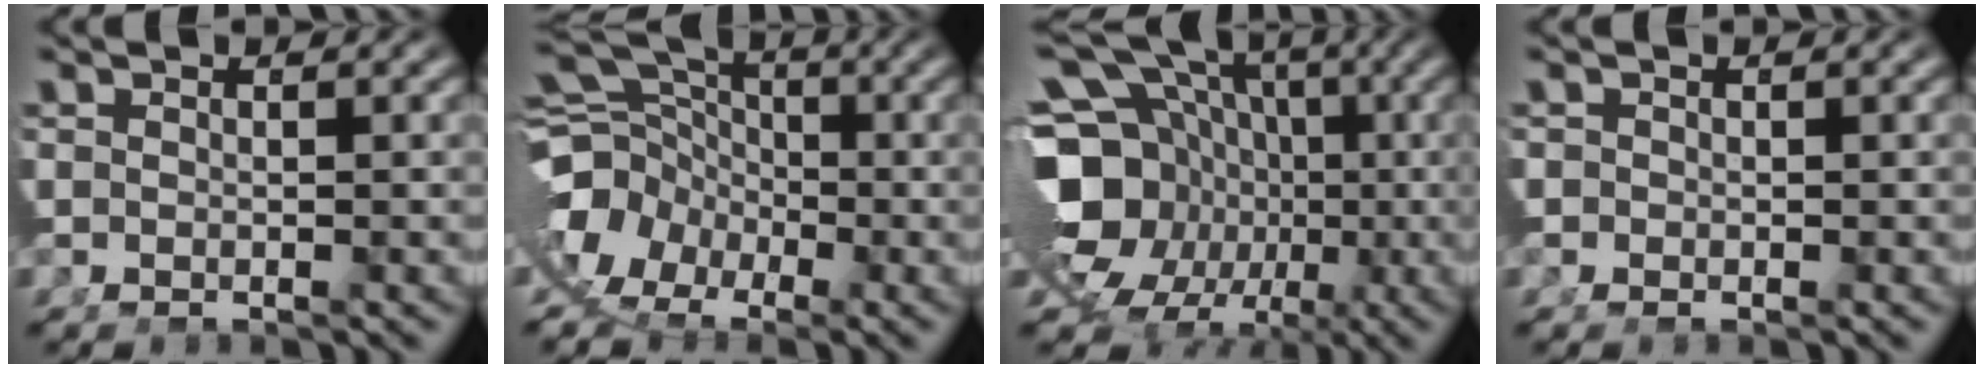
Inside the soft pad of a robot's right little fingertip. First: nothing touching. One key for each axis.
{"total": 11.9, "fx": 0.0, "fy": 10.4, "fz": 5.8, "tx": -0.123, "ty": -0.020, "tz": -0.009}
{"total": 20.5, "fx": 0.7, "fy": 17.2, "fz": 11.1, "tx": -0.210, "ty": -0.027, "tz": -0.003}
{"total": 1.3, "fx": -0.2, "fy": 1.3, "fz": 0.0, "tx": -0.003, "ty": 0.000, "tz": -0.008}